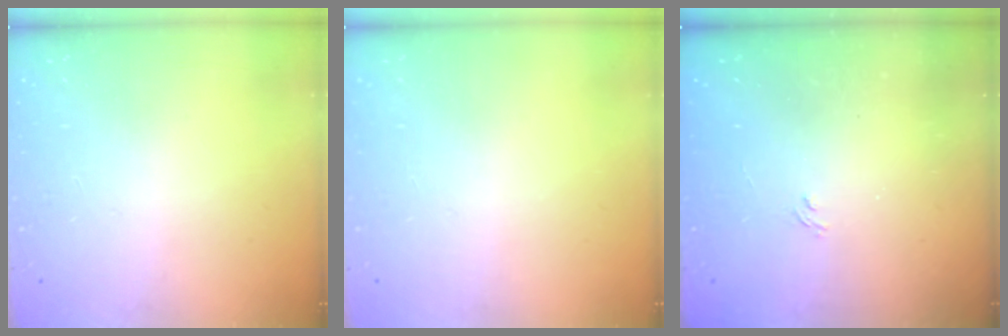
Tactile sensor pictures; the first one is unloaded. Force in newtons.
{"total": 0.0}
{"total": 1.3, "press": 0.7, "slide": 1.2}